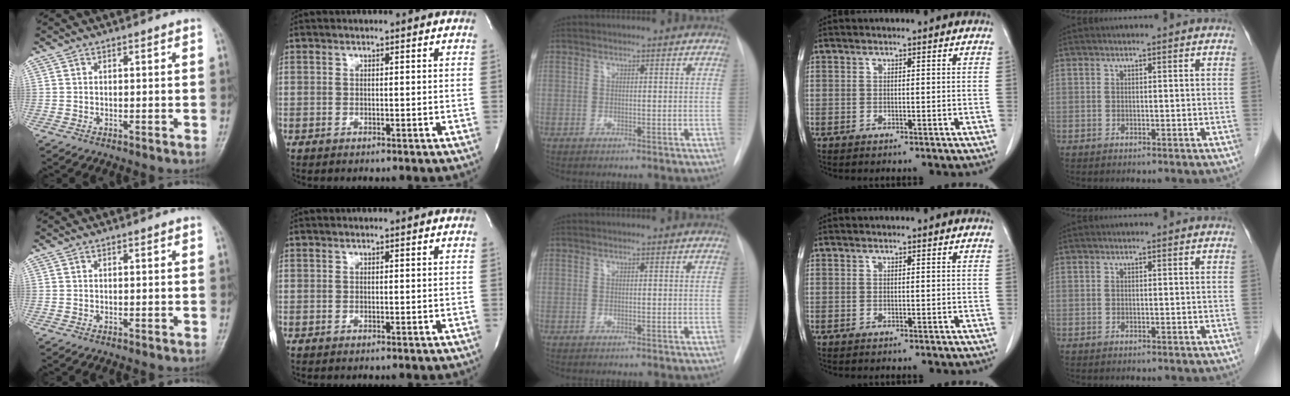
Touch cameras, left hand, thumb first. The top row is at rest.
{}